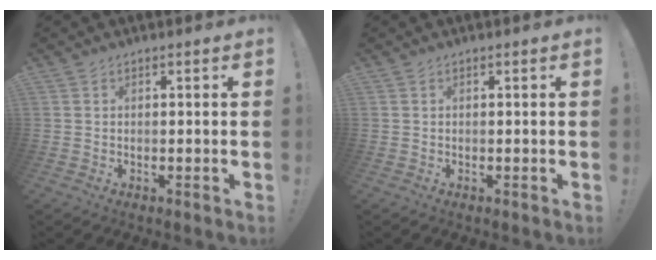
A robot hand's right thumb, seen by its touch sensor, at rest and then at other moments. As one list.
[{"total": 0.0}]